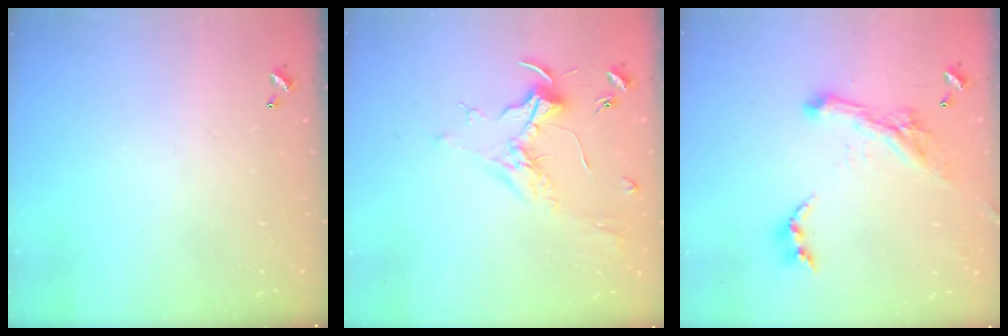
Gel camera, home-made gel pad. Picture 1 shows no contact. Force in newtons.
{"total": 1.7, "press": 1.5, "slide": 0.7}
{"total": 3.6, "press": 3.5, "slide": 1.0}